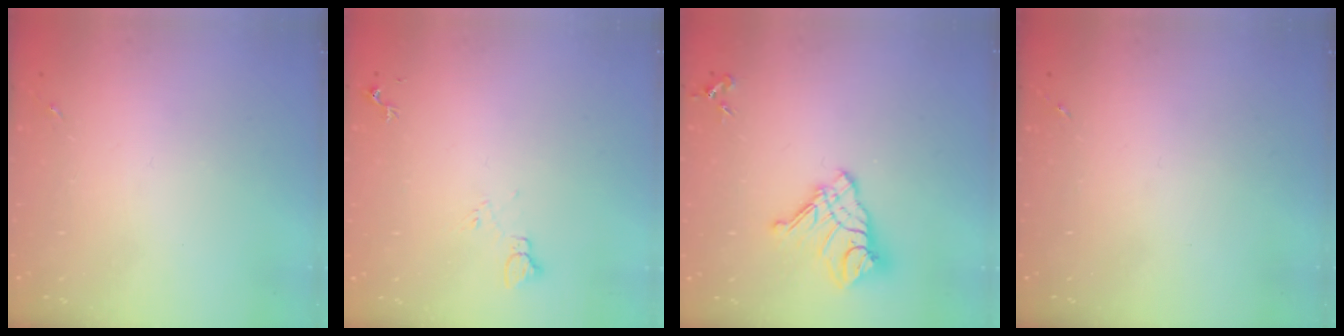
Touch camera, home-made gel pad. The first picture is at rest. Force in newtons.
{"total": 4.6, "press": 4.6, "slide": 0.6}
{"total": 14.1, "press": 14.1, "slide": 1.5}
{"total": 0.0}